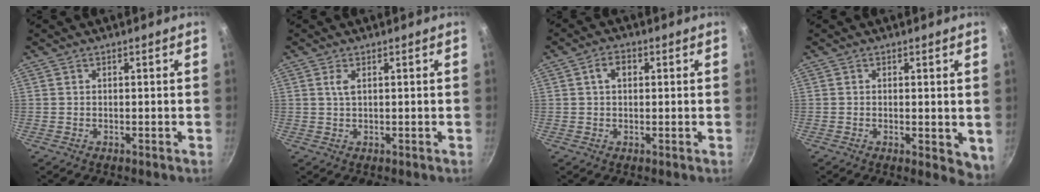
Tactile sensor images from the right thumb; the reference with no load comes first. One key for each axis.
{"total": 1.6, "fx": 0.5, "fy": 0.5, "fz": 1.4, "tx": -0.028, "ty": -0.002, "tz": 0.012}
{"total": 3.3, "fx": 0.7, "fy": 2.3, "fz": 2.3, "tx": -0.032, "ty": 0.006, "tz": 0.008}
{"total": 5.1, "fx": -0.2, "fy": 2.4, "fz": 4.5, "tx": -0.056, "ty": -0.014, "tz": -0.003}